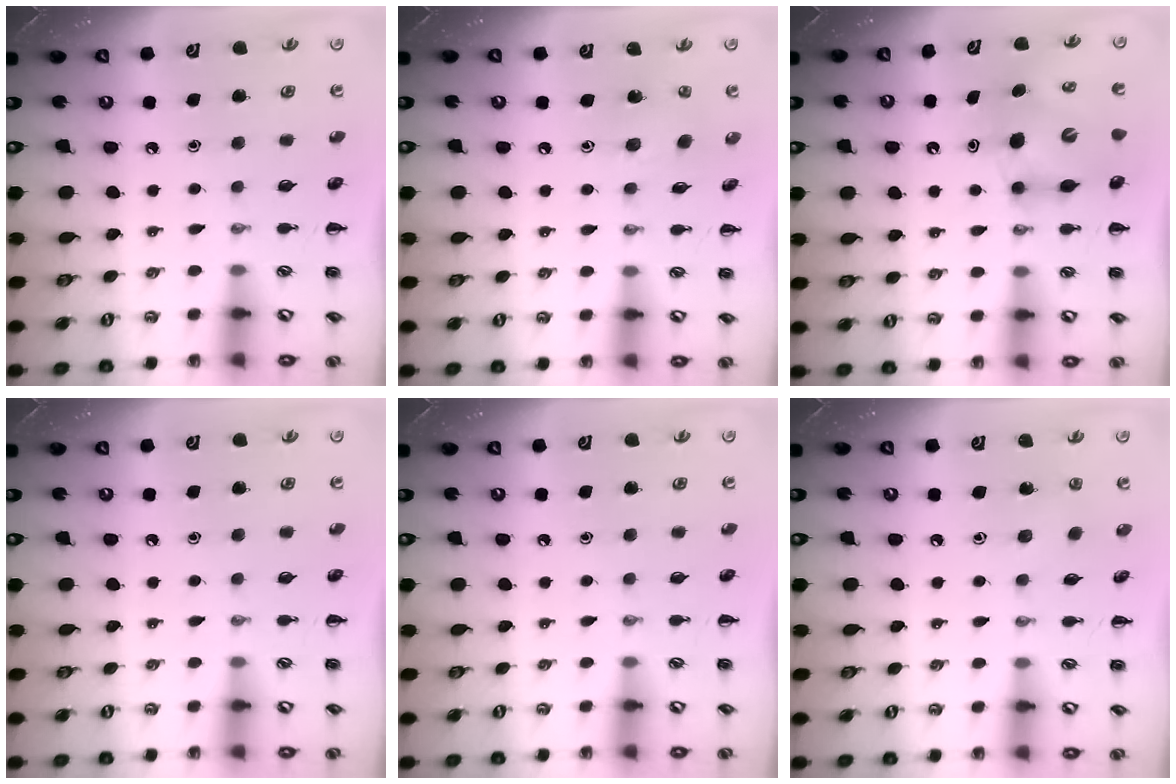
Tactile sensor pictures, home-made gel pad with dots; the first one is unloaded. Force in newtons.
{"total": 3.9, "press": 3.8, "slide": 0.9}
{"total": 6.5, "press": 6.4, "slide": 1.1}
{"total": 0.0}
{"total": 0.0}
{"total": 2.2, "press": 2.0, "slide": 0.8}